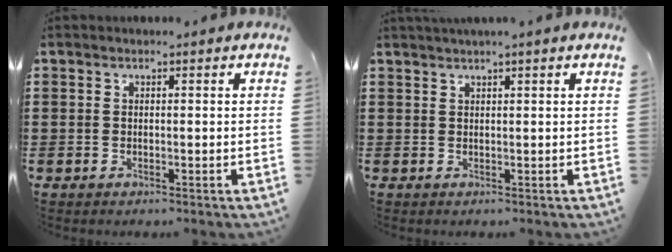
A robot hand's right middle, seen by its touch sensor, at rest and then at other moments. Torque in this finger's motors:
{"motor_torque": [0.62, -0.55, 0.48, 0.10]}